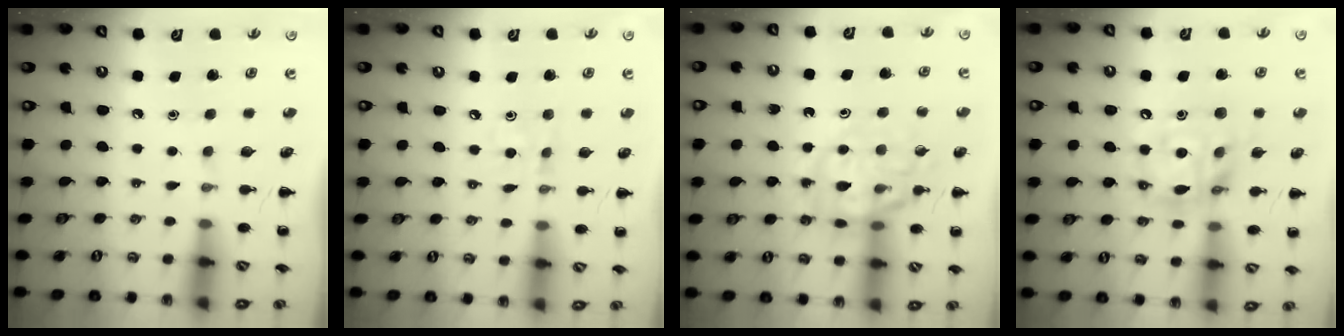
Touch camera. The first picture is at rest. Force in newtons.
{"total": 4.5, "press": 4.3, "slide": 1.5}
{"total": 13.3, "press": 13.2, "slide": 2.0}
{"total": 12.9, "press": 12.4, "slide": 3.5}